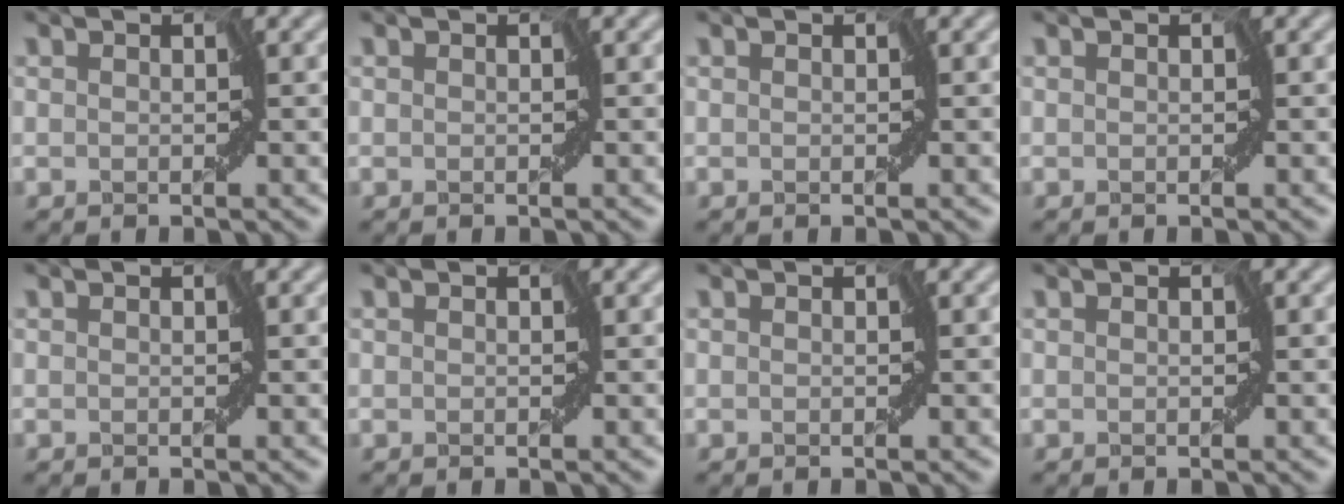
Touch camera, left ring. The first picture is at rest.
{"total": 0.0}
{"total": 0.0}
{"total": 0.0}
{"total": 0.0}
{"total": 0.0}
{"total": 0.0}
{"total": 0.0}